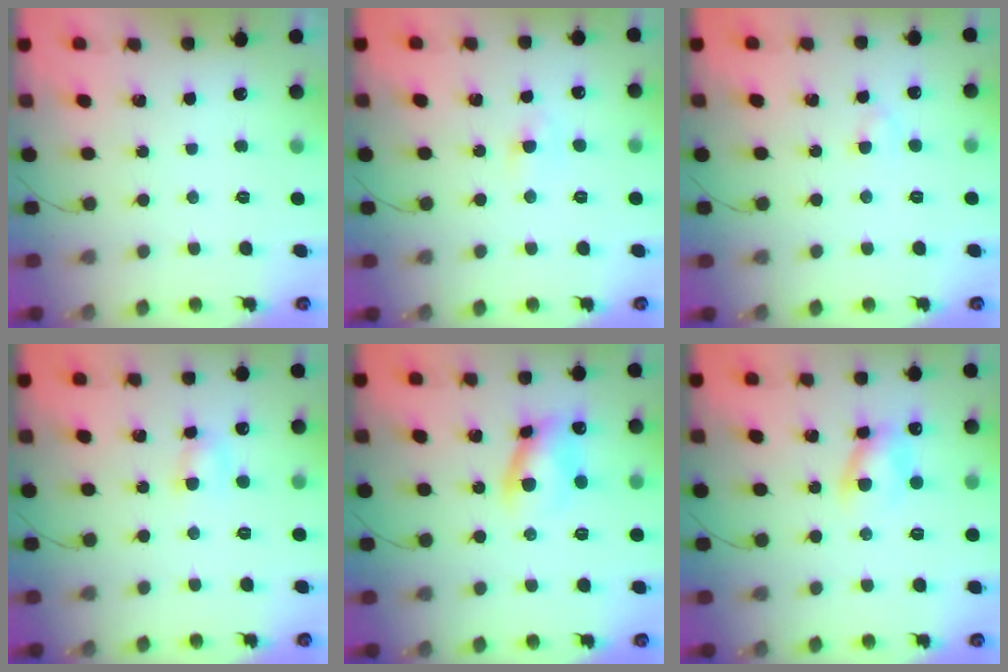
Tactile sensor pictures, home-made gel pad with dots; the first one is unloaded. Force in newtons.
{"total": 2.6, "press": 2.3, "slide": 1.1}
{"total": 2.4, "press": 2.2, "slide": 1.0}
{"total": 3.8, "press": 3.6, "slide": 1.3}
{"total": 9.4, "press": 9.4, "slide": 0.7}
{"total": 7.4, "press": 7.3, "slide": 1.4}